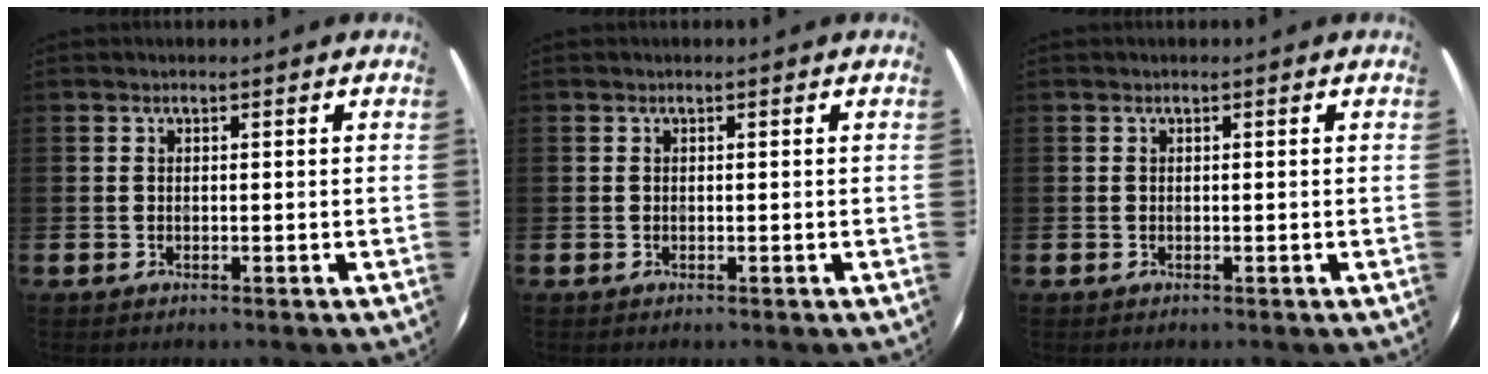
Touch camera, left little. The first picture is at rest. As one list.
[{"total": 0.0}, {"total": 0.0}]